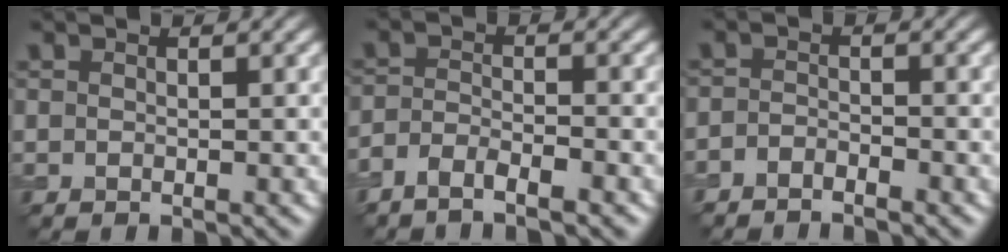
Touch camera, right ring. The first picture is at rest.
{"total": 2.3, "force": [-2.0, 0.5, 1.1], "torque": [-0.020, -0.002, -0.046]}
{"total": 1.7, "force": [-1.7, 0.1, 0.0], "torque": [0.000, -0.003, -0.040]}